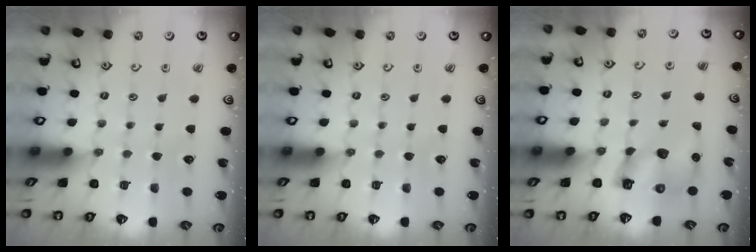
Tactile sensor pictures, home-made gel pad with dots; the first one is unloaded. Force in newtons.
{"total": 0.0}
{"total": 8.0, "press": 7.9, "slide": 1.4}